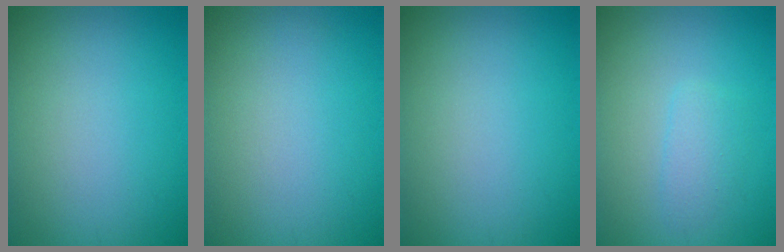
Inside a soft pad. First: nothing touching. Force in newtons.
{"total": 0.0}
{"total": 0.0}
{"total": 1.6, "press": 1.6, "slide": 0.1}